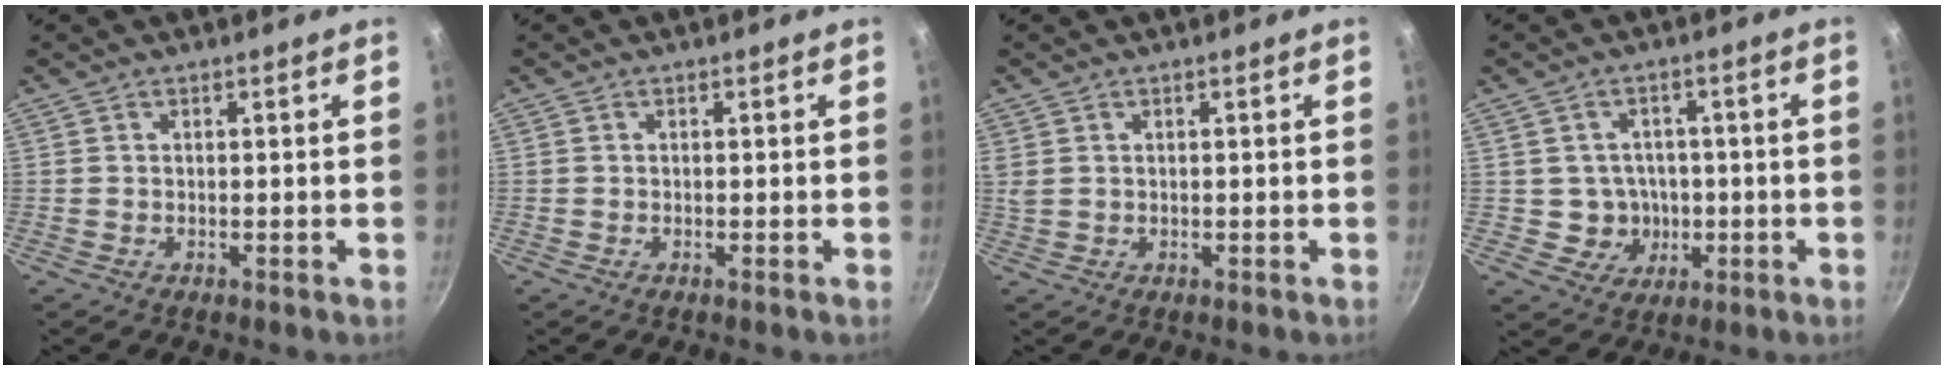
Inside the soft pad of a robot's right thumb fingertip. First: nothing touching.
{"total": 0.0}
{"total": 1.6, "force": [0.6, 1.1, 0.9], "torque": [-0.016, 0.002, 0.015]}
{"total": 6.2, "force": [-0.7, 6.0, 1.5], "torque": [0.007, 0.014, -0.002]}